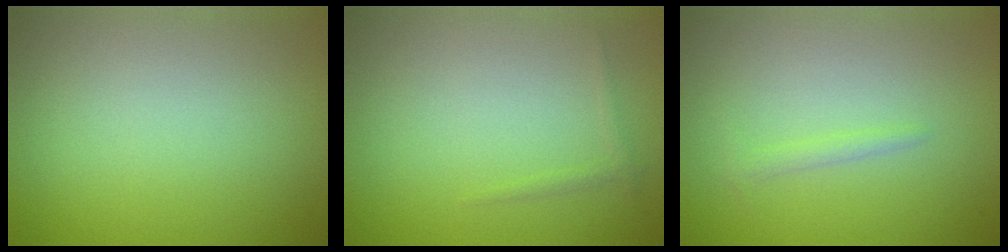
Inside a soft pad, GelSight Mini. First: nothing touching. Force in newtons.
{"total": 0.6, "press": 0.6, "slide": 0.1}
{"total": 0.9, "press": 0.9, "slide": 0.1}